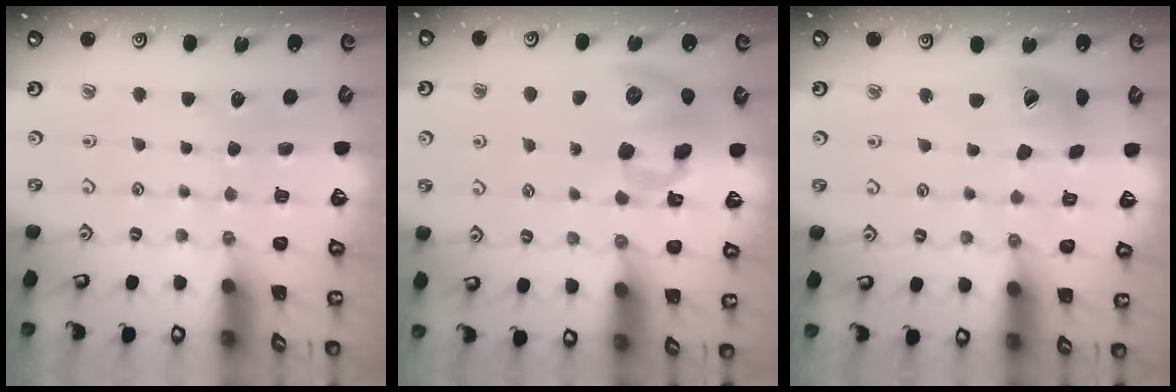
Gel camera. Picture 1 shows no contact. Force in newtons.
{"total": 12.3, "press": 12.1, "slide": 2.3}
{"total": 12.4, "press": 12.4, "slide": 1.5}